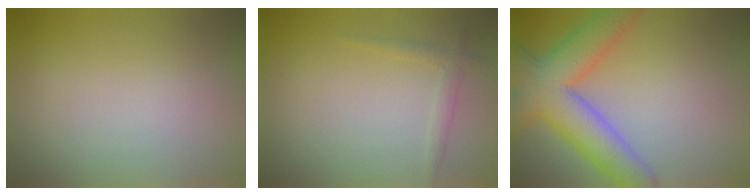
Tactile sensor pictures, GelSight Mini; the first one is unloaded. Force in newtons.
{"total": 1.2, "press": 1.2, "slide": 0.0}
{"total": 8.3, "press": 8.3, "slide": 0.4}